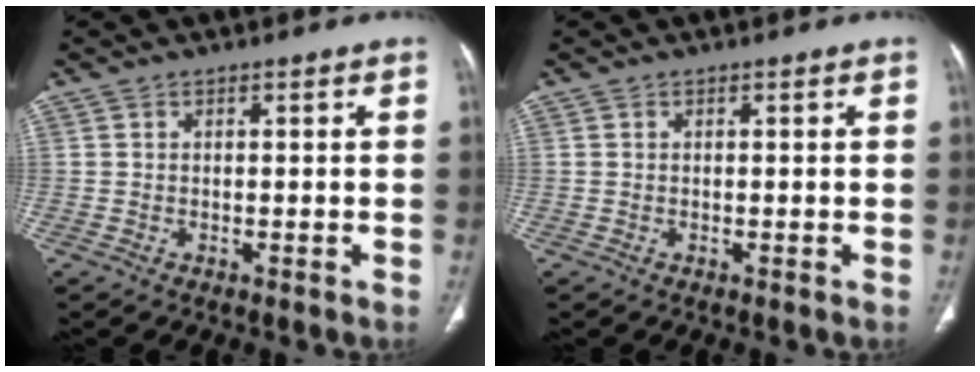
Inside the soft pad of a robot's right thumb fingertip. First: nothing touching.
{"total": 0.0}